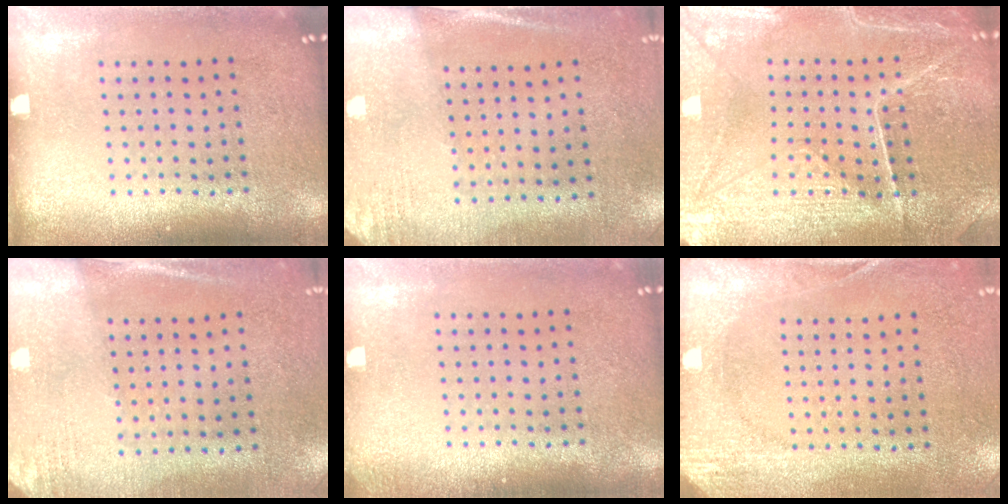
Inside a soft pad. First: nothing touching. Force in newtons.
{"total": 2.6, "press": 2.3, "slide": 1.3}
{"total": 3.4, "press": 3.4, "slide": 0.4}
{"total": 2.6, "press": 2.3, "slide": 1.3}
{"total": 0.7, "press": 0.7, "slide": 0.2}
{"total": 2.7, "press": 2.1, "slide": 1.7}